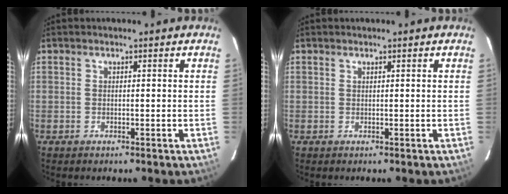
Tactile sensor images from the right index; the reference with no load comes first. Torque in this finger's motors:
{"motor_torque": [-0.65, -0.11, 0.05, 0.01]}